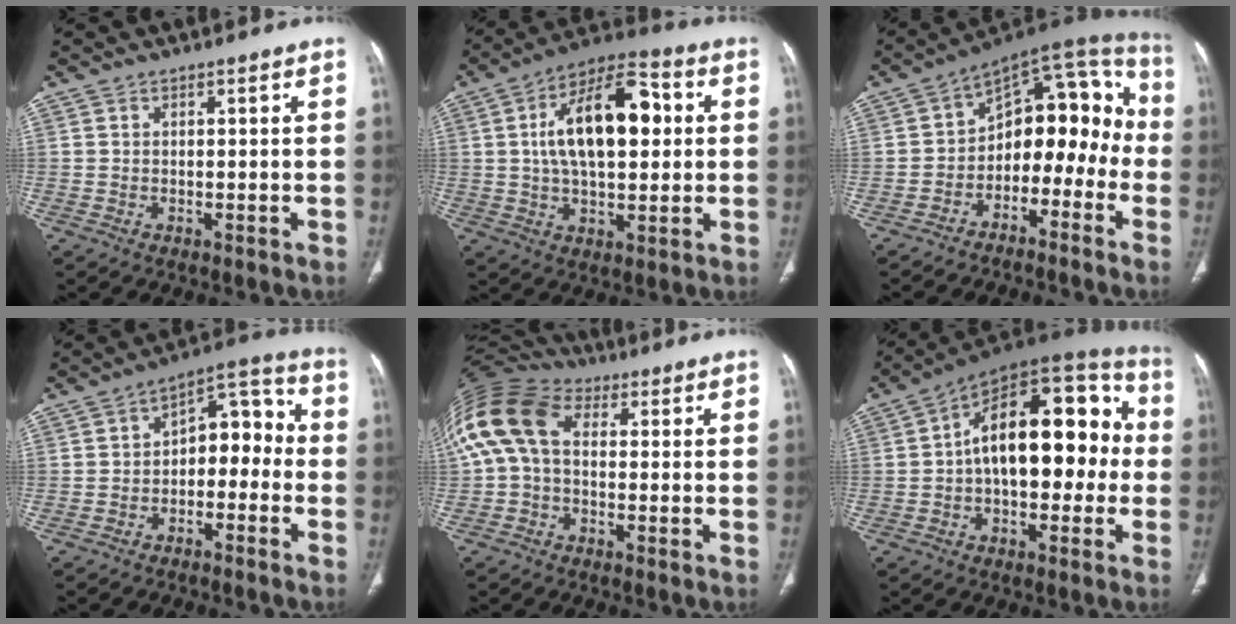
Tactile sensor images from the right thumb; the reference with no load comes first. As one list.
[{"total": 18.3, "force": [2.9, 9.3, 15.5], "torque": [-0.238, 0.023, 0.042]}, {"total": 16.5, "force": [-5.0, 10.7, 11.5], "torque": [-0.103, 0.102, -0.084]}, {"total": 10.3, "force": [-2.2, 6.7, 7.6], "torque": [-0.062, 0.053, -0.047]}, {"total": 14.0, "force": [1.4, 9.3, 10.4], "torque": [-0.218, 0.041, 0.013]}, {"total": 21.6, "force": [0.2, 11.7, 18.2], "torque": [-0.235, 0.053, -0.010]}]